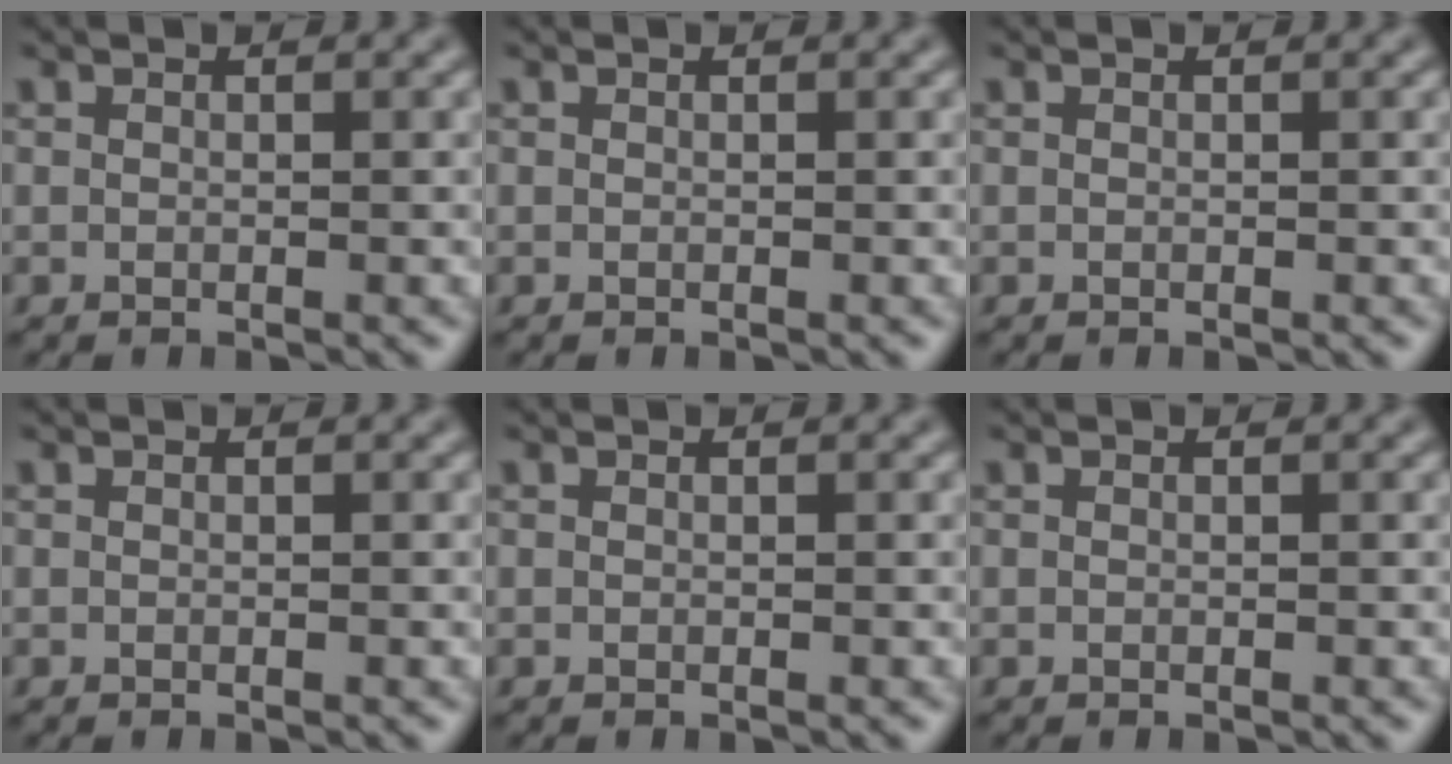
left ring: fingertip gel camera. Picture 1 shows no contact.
{"total": 0.0}
{"total": 0.0}
{"total": 0.0}
{"total": 0.0}
{"total": 0.0}